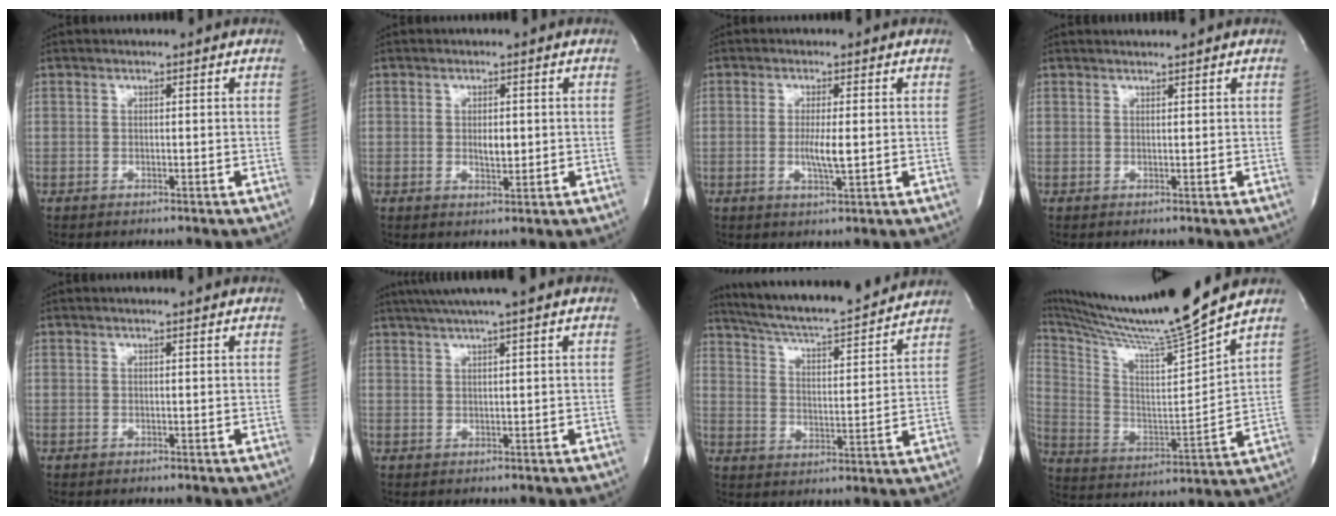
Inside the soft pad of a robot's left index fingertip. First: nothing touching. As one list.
[{"total": 2.3, "force": [0.1, 1.1, 2.1], "torque": [-0.035, -0.002, 0.004]}, {"total": 3.7, "force": [-0.3, 0.3, 3.6], "torque": [-0.073, -0.007, -0.004]}, {"total": 1.8, "force": [1.8, -0.3, 0.5], "torque": [-0.007, 0.010, 0.030]}, {"total": 1.7, "force": [1.6, -0.1, 0.5], "torque": [-0.012, 0.007, 0.020]}, {"total": 7.0, "force": [5.5, -1.1, 4.1], "torque": [-0.067, 0.026, 0.083]}, {"total": 20.0, "force": [18.3, 1.6, 7.8], "torque": [-0.134, -0.003, 0.268]}, {"total": 19.5, "force": [17.2, -2.3, 8.8], "torque": [-0.176, -0.045, 0.291]}]